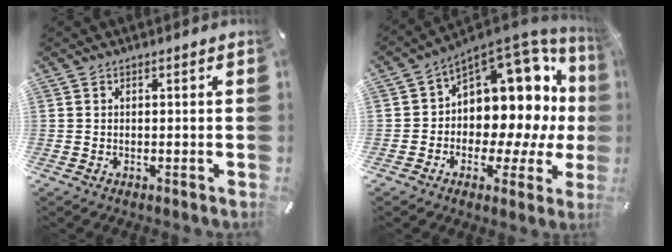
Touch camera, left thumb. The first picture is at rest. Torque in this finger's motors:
{"motor_torque": [2.28, 2.28, 0.65, -0.31, 0.17]}